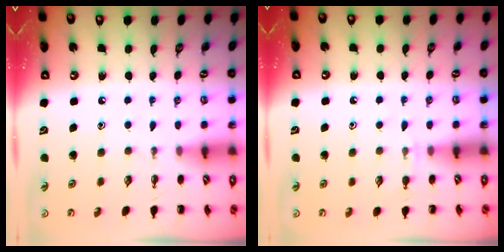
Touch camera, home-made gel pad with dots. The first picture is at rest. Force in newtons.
{"total": 4.9, "press": 4.6, "slide": 1.7}